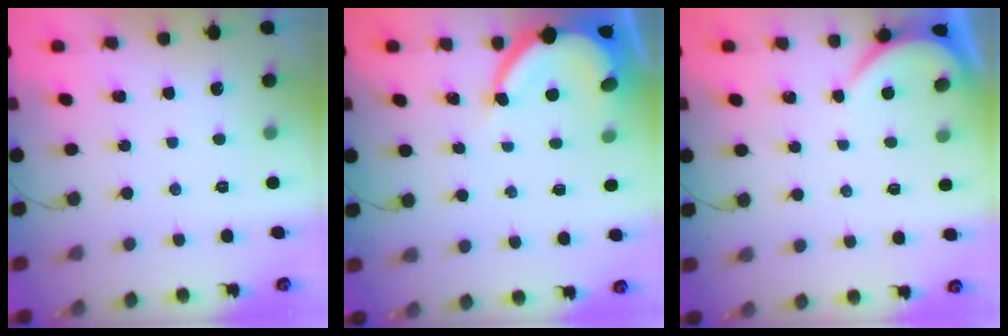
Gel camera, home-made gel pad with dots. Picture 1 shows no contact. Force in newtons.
{"total": 7.2, "press": 7.2, "slide": 0.7}
{"total": 2.4, "press": 2.4, "slide": 0.2}